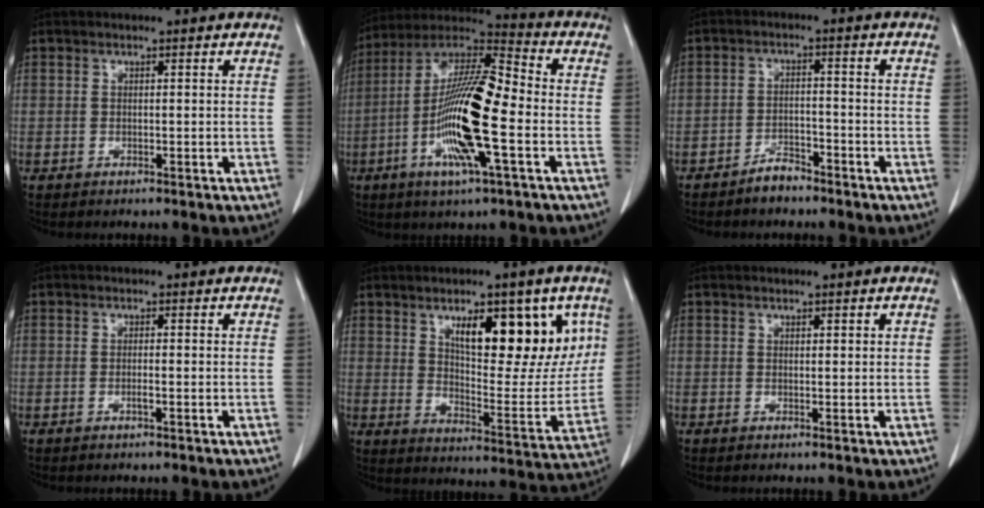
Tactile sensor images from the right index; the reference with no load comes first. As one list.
[{"total": 17.3, "force": [-4.1, 2.1, 16.7], "torque": [-0.331, -0.003, -0.078]}, {"total": 3.4, "force": [-2.9, 1.5, 1.1], "torque": [-0.017, 0.006, -0.049]}, {"total": 1.1, "force": [-0.5, 0.0, 1.0], "torque": [-0.024, -0.001, -0.008]}, {"total": 17.0, "force": [7.4, 5.7, 14.2], "torque": [-0.192, -0.002, 0.118]}, {"total": 0.7, "force": [0.4, 0.3, 0.6], "torque": [-0.008, 0.000, 0.005]}]